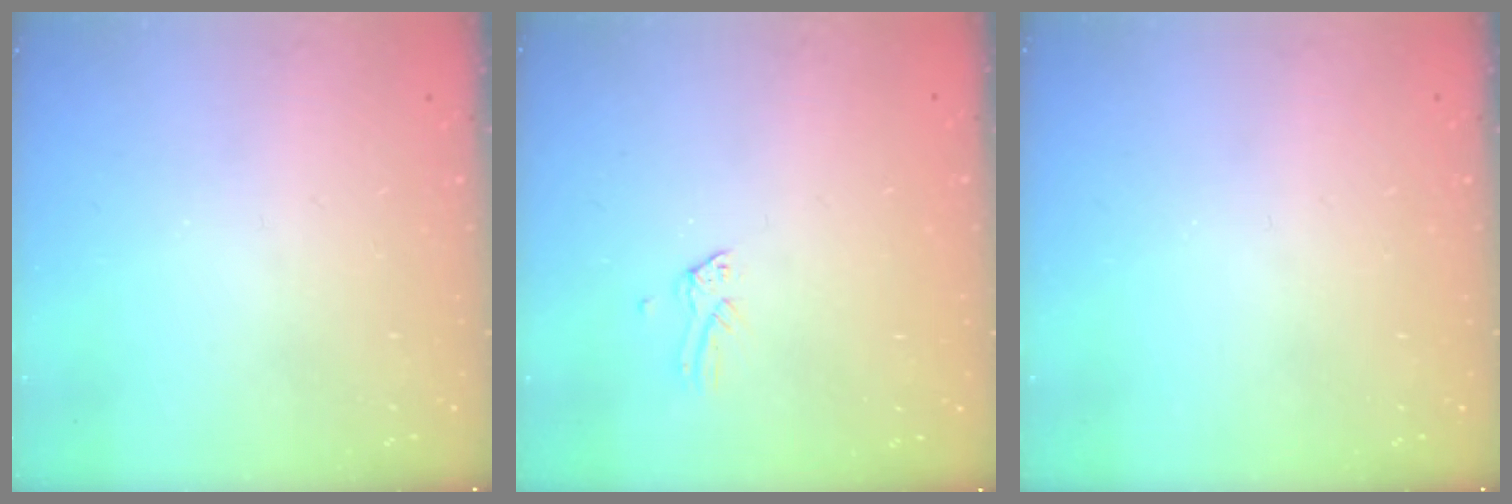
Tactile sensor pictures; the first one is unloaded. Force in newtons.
{"total": 0.0}
{"total": 0.0}